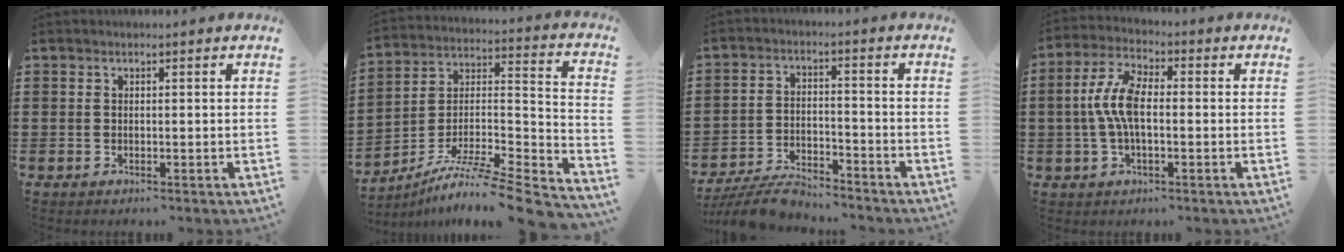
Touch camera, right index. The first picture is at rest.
{"total": 8.0, "force": [-6.0, 0.9, 5.3], "torque": [-0.092, -0.006, -0.121]}
{"total": 6.3, "force": [-6.0, 0.8, 1.7], "torque": [-0.036, 0.006, -0.117]}
{"total": 7.4, "force": [-0.2, 3.1, 6.7], "torque": [-0.158, -0.001, -0.012]}